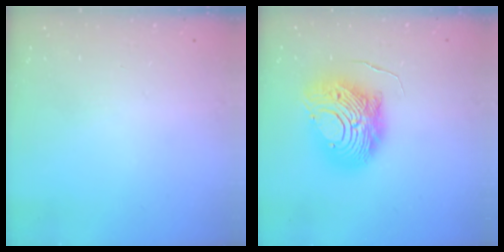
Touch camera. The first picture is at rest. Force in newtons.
{"total": 15.3, "press": 15.2, "slide": 1.6}